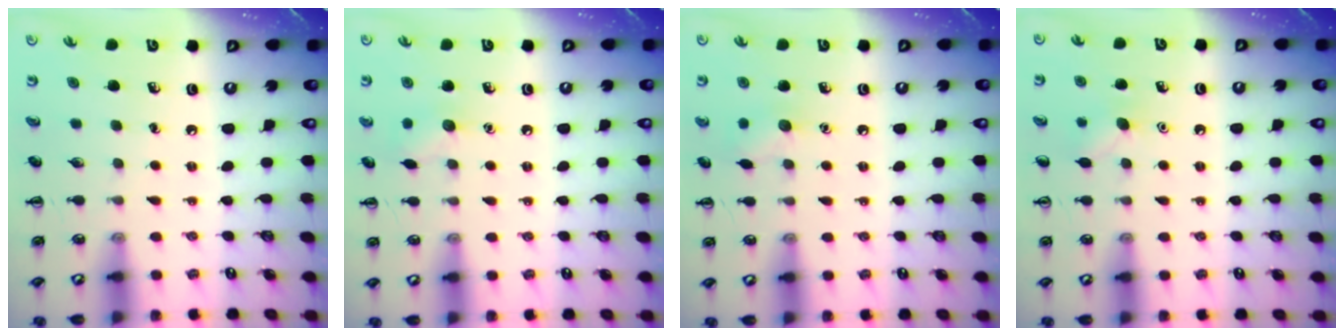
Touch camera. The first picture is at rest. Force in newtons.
{"total": 6.6, "press": 6.4, "slide": 1.6}
{"total": 6.6, "press": 6.4, "slide": 1.6}
{"total": 5.6, "press": 5.3, "slide": 1.6}